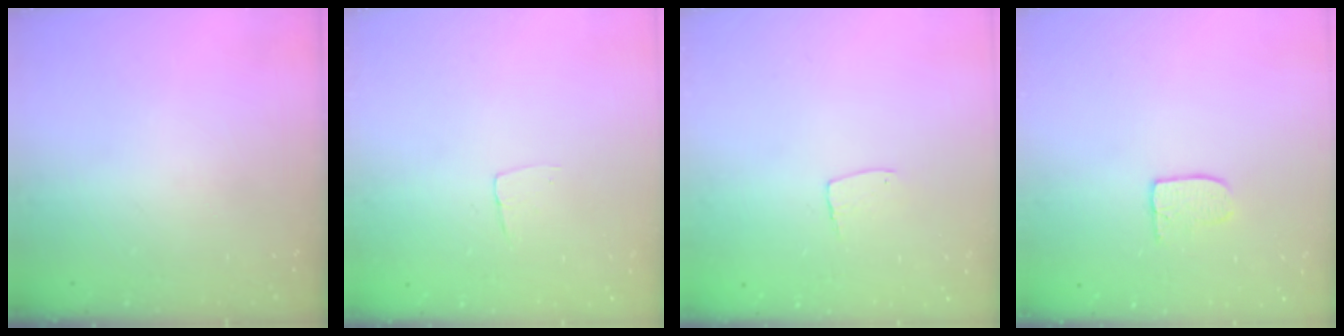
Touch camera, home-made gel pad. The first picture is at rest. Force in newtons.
{"total": 3.4, "press": 3.4, "slide": 0.2}
{"total": 5.1, "press": 5.1, "slide": 0.4}
{"total": 4.9, "press": 4.9, "slide": 0.3}